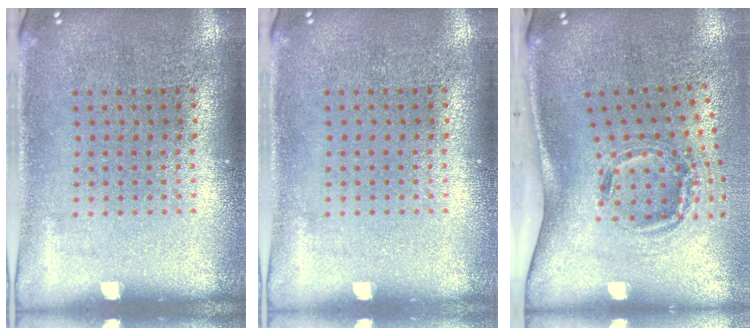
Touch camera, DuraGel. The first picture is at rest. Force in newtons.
{"total": 0.0}
{"total": 1.7, "press": 1.2, "slide": 1.3}